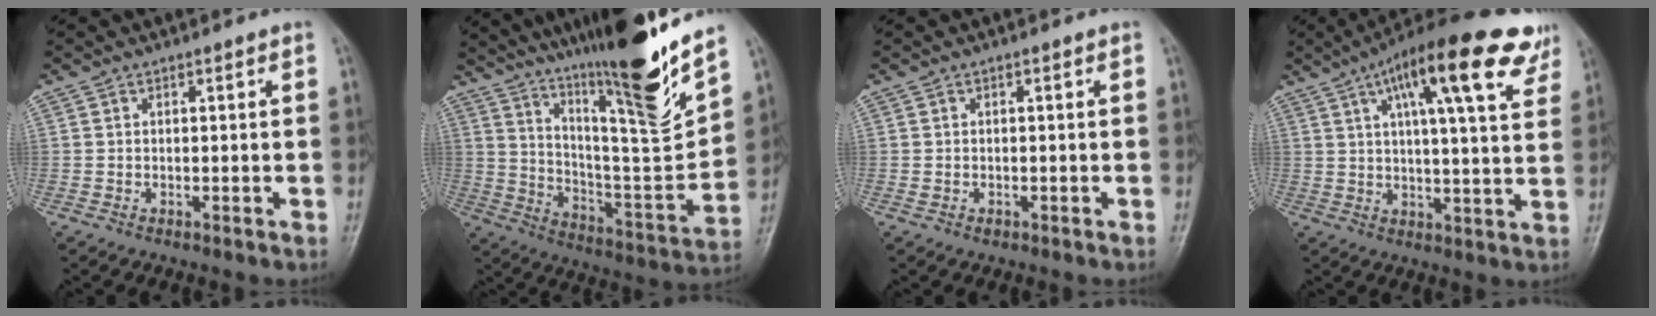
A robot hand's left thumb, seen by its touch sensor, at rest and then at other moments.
{"total": 24.6, "force": [17.8, 1.9, 16.9], "torque": [-0.241, -0.096, 0.297]}
{"total": 0.9, "force": [-0.3, 0.7, 0.5], "torque": [-0.008, 0.002, -0.002]}
{"total": 19.9, "force": [10.4, 5.1, 16.2], "torque": [-0.227, -0.007, 0.149]}